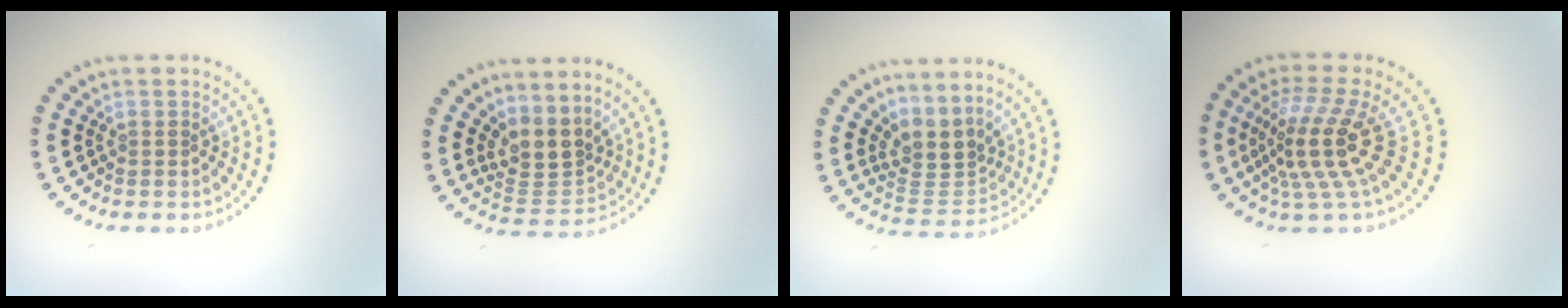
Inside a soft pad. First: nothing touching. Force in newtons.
{"total": 3.6, "press": 2.6, "slide": 2.4}
{"total": 3.3, "press": 2.5, "slide": 2.3}
{"total": 5.1, "press": 3.7, "slide": 3.5}